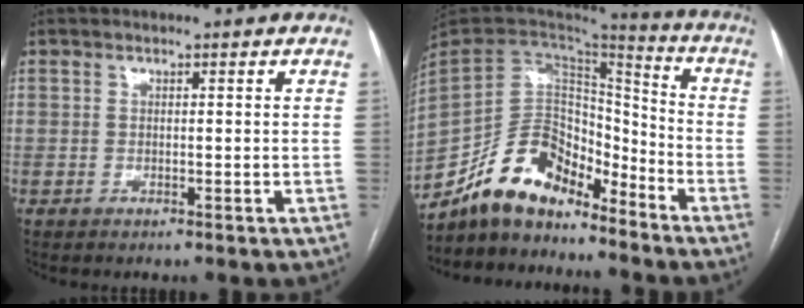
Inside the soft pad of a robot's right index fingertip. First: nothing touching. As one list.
[{"total": 13.6, "force": [-10.7, 6.0, 5.9], "torque": [-0.110, 0.039, -0.197]}]